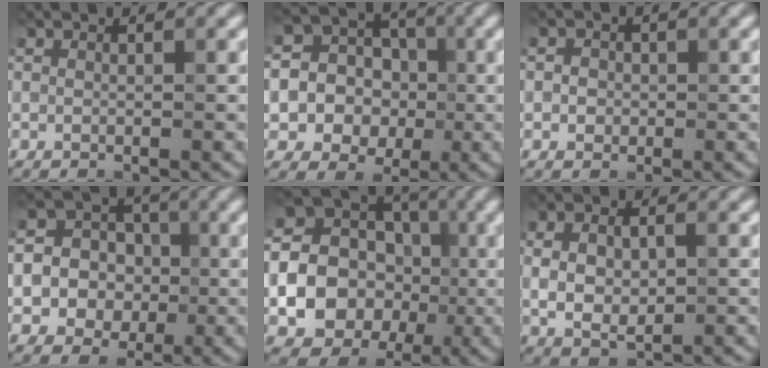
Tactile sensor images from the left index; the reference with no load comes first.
{"total": 10.5, "force": [-1.4, 9.7, 3.7], "torque": [-0.072, 0.008, -0.047]}
{"total": 1.3, "force": [-0.1, 1.2, 0.5], "torque": [0.000, -0.004, -0.006]}
{"total": 7.4, "force": [-1.1, 6.8, 2.6], "torque": [-0.033, 0.016, -0.046]}
{"total": 18.6, "force": [-1.7, 17.3, 6.6], "torque": [-0.140, 0.003, -0.059]}
{"total": 4.2, "force": [0.2, 2.7, 3.3], "torque": [-0.066, -0.001, 0.006]}